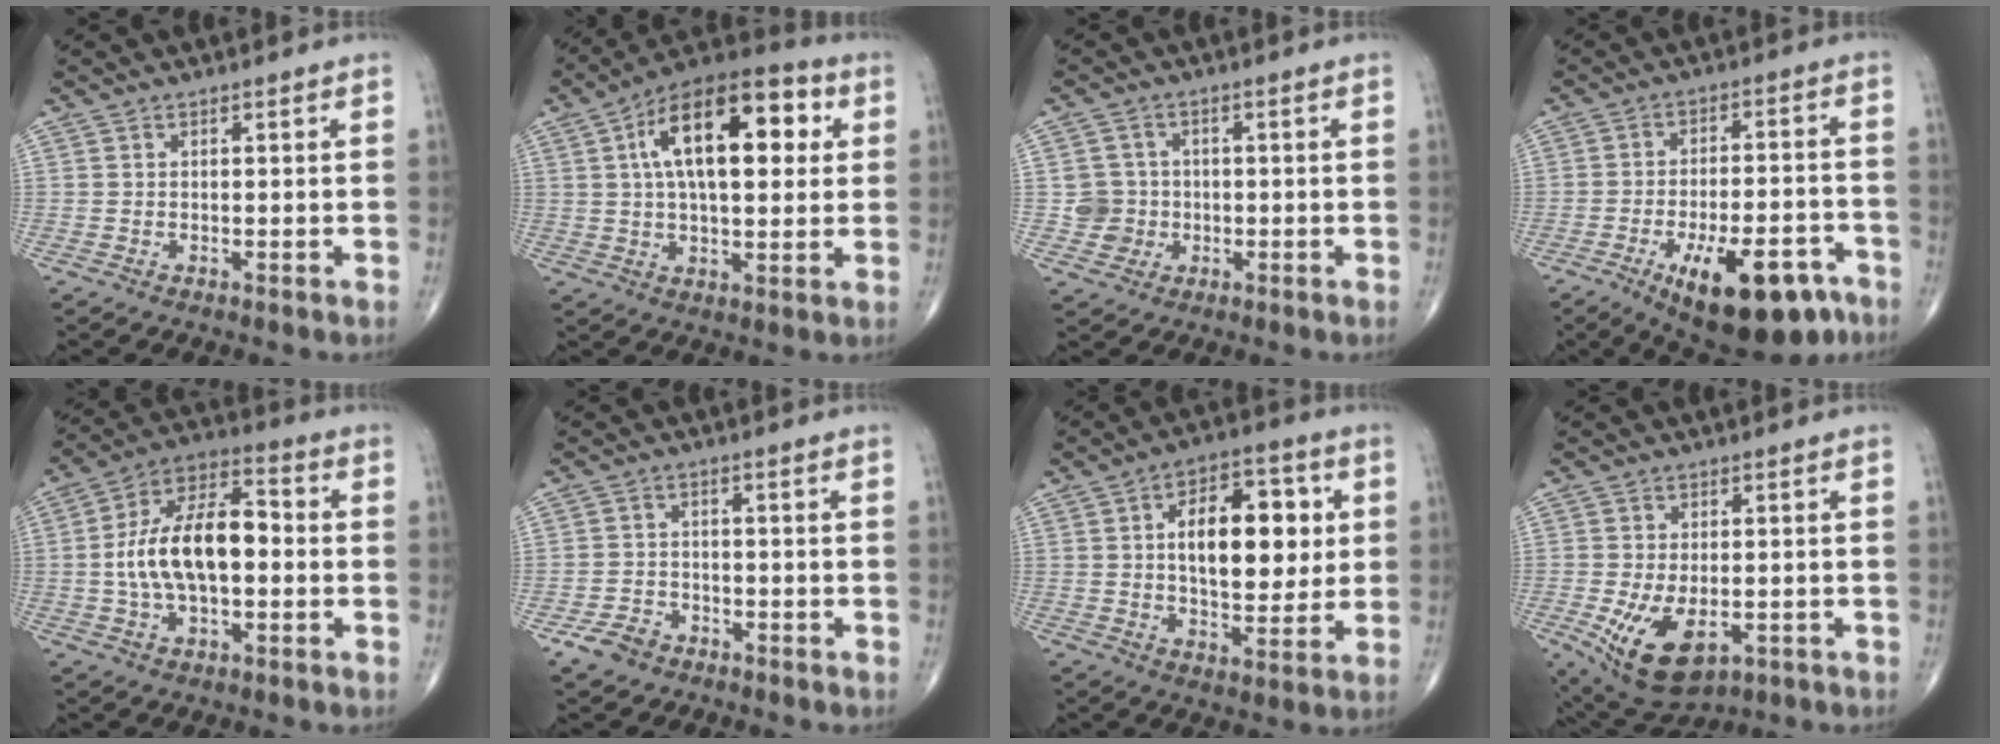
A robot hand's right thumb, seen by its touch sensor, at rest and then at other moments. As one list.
[{"total": 20.3, "force": [5.0, 9.6, 17.2], "torque": [-0.248, 0.016, 0.067]}, {"total": 4.6, "force": [-0.5, 4.6, 0.5], "torque": [0.018, 0.009, -0.011]}, {"total": 18.0, "force": [-9.9, 7.1, 13.3], "torque": [-0.158, 0.049, -0.137]}, {"total": 16.2, "force": [-0.7, 8.3, 13.9], "torque": [-0.243, 0.035, -0.023]}, {"total": 4.5, "force": [-2.9, 3.1, 1.5], "torque": [-0.018, 0.017, -0.050]}, {"total": 16.2, "force": [2.3, 8.7, 13.5], "torque": [-0.164, 0.006, 0.032]}, {"total": 11.8, "force": [-3.7, 6.6, 9.1], "torque": [-0.151, -0.004, -0.043]}]